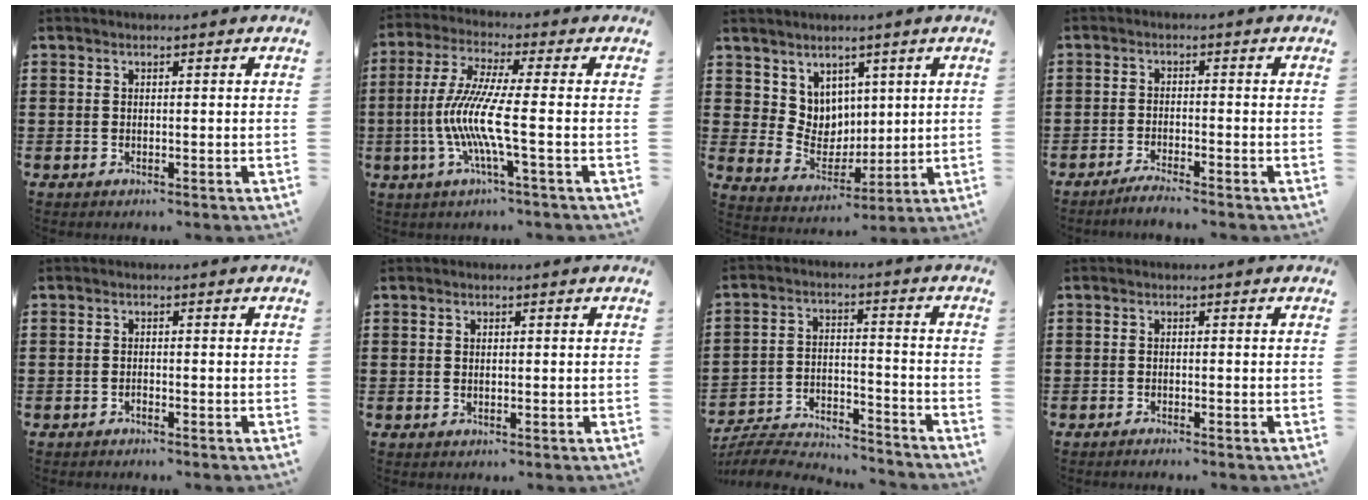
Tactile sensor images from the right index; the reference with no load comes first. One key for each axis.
{"total": 9.2, "fx": -2.3, "fy": 0.3, "fz": 8.9, "tx": -0.204, "ty": -0.021, "tz": -0.057}
{"total": 6.5, "fx": 4.2, "fy": 4.9, "fz": -0.1, "tx": -0.037, "ty": -0.017, "tz": 0.084}
{"total": 2.2, "fx": -2.1, "fy": -0.2, "fz": 0.7, "tx": -0.013, "ty": 0.000, "tz": -0.040}
{"total": 0.6, "fx": -0.6, "fy": 0.1, "fz": 0.1, "tx": -0.003, "ty": 0.000, "tz": -0.012}
{"total": 0.6, "fx": 0.2, "fy": 0.4, "fz": 0.4, "tx": -0.010, "ty": 0.002, "tz": 0.004}
{"total": 5.7, "fx": -5.5, "fy": 0.8, "fz": 1.2, "tx": -0.039, "ty": -0.002, "tz": -0.115}
{"total": 0.8, "fx": -0.7, "fy": 0.0, "fz": 0.2, "tx": -0.006, "ty": -0.002, "tz": -0.015}